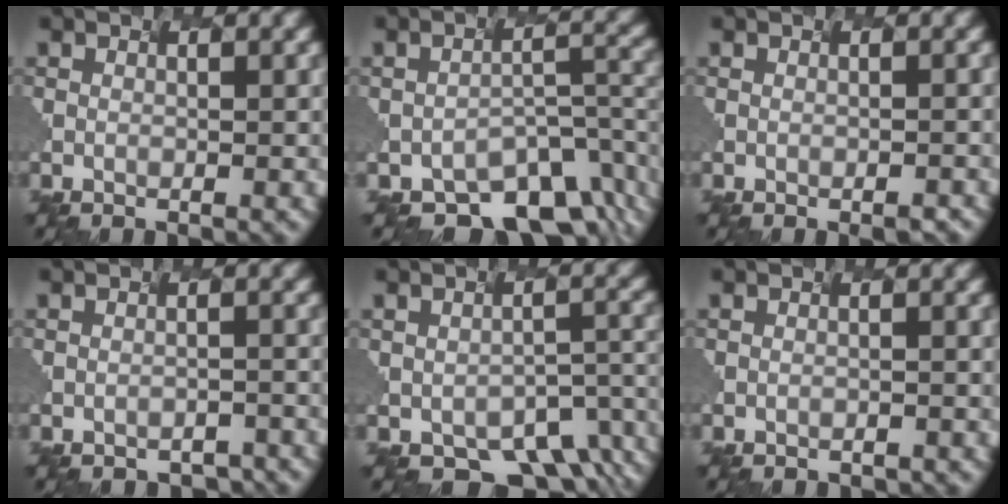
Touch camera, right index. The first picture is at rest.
{"total": 7.8, "force": [-6.3, 3.2, 3.3], "torque": [-0.031, -0.012, -0.092]}
{"total": 1.8, "force": [-0.8, 0.7, 1.5], "torque": [-0.005, 0.003, 0.004]}
{"total": 2.4, "force": [-2.1, 0.8, 0.9], "torque": [-0.004, -0.007, -0.006]}
{"total": 6.9, "force": [-4.4, 3.3, 4.2], "torque": [-0.050, -0.012, -0.049]}
{"total": 1.0, "force": [-0.5, 0.4, 0.7], "torque": [0.002, 0.004, 0.000]}